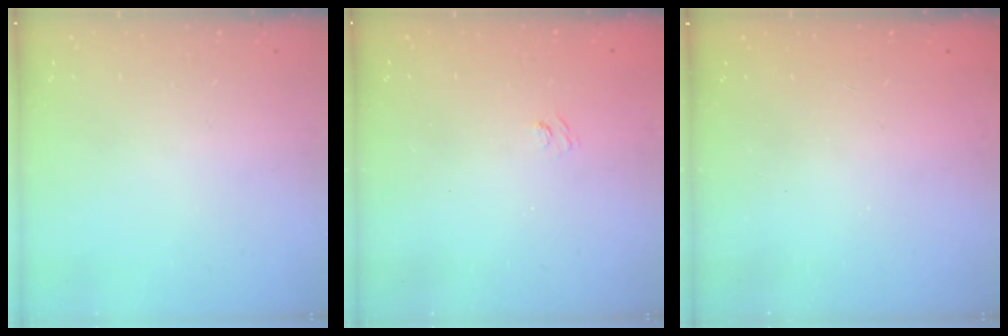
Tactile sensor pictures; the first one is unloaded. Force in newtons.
{"total": 2.8, "press": 2.6, "slide": 1.0}
{"total": 2.3, "press": 2.2, "slide": 0.8}